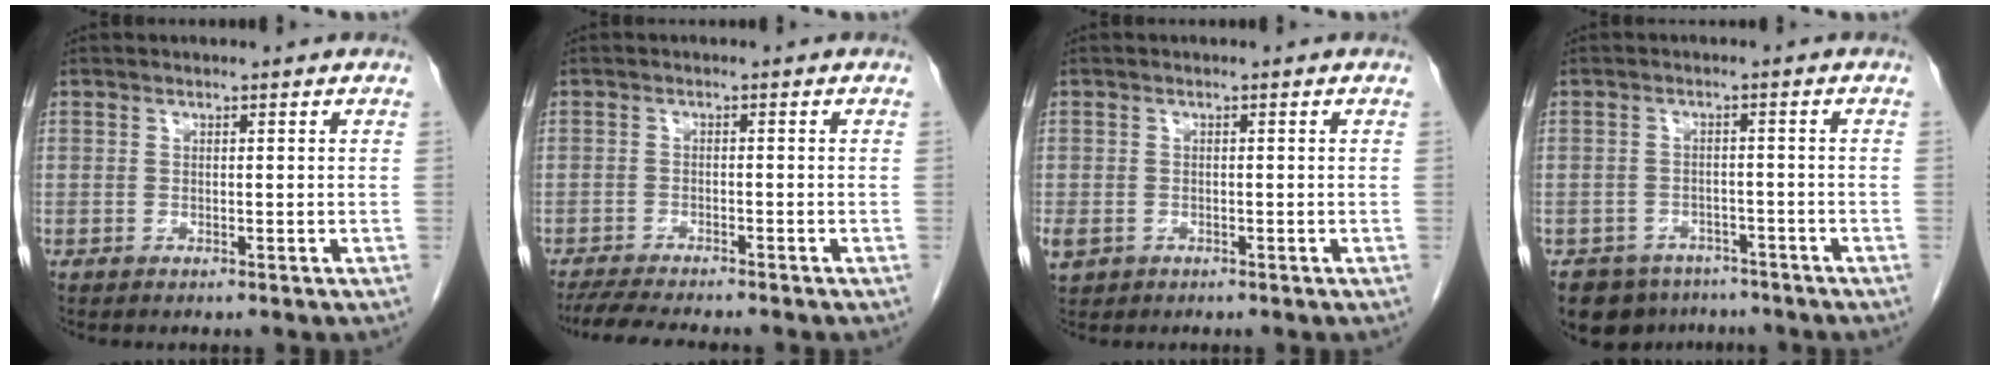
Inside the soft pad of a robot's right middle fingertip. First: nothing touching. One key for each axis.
{"total": 7.5, "fx": -6.6, "fy": 0.5, "fz": 3.4, "tx": -0.053, "ty": -0.018, "tz": -0.106}
{"total": 2.6, "fx": -1.1, "fy": 2.0, "fz": 1.2, "tx": -0.028, "ty": -0.002, "tz": -0.011}
{"total": 7.6, "fx": -6.1, "fy": 4.4, "fz": 0.9, "tx": -0.011, "ty": 0.004, "tz": -0.083}